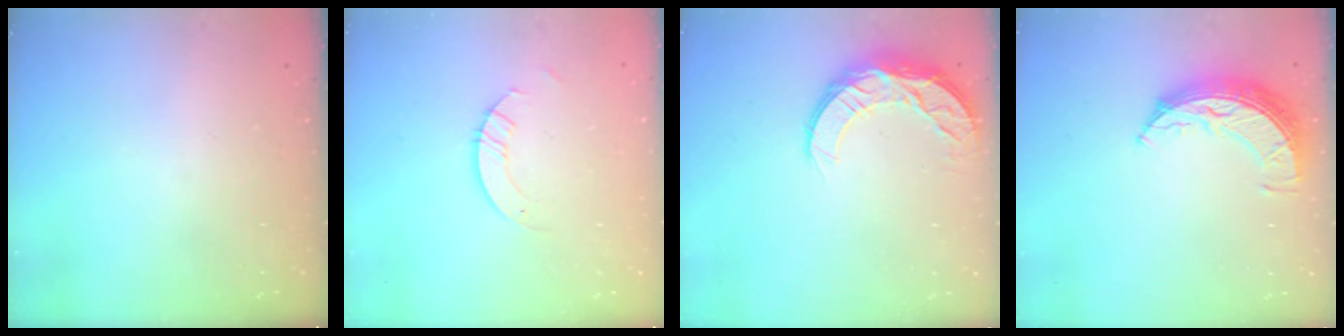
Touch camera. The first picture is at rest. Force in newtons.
{"total": 2.6, "press": 2.6, "slide": 0.2}
{"total": 10.1, "press": 10.1, "slide": 0.7}
{"total": 8.4, "press": 8.4, "slide": 0.7}